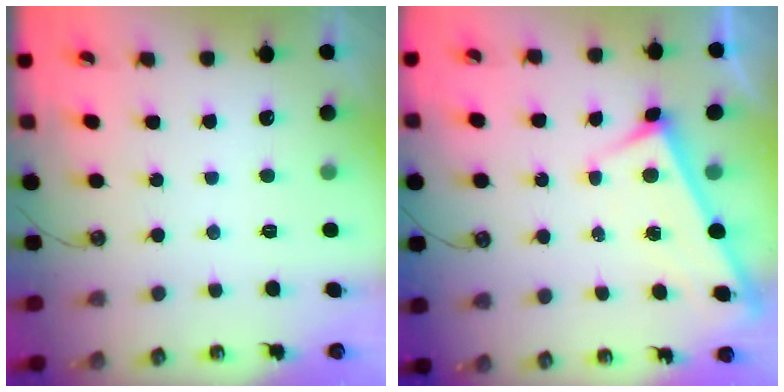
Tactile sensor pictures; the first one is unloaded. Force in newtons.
{"total": 3.0, "press": 3.0, "slide": 0.2}